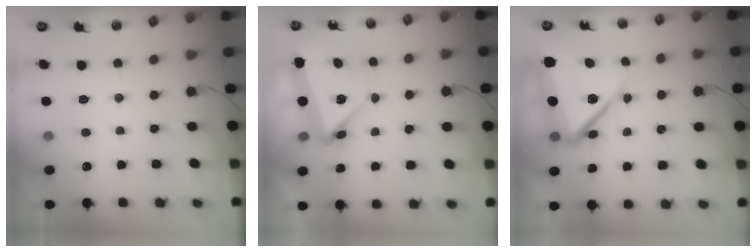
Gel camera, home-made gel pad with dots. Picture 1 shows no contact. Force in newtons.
{"total": 5.9, "press": 5.8, "slide": 1.1}
{"total": 12.6, "press": 12.6, "slide": 1.0}